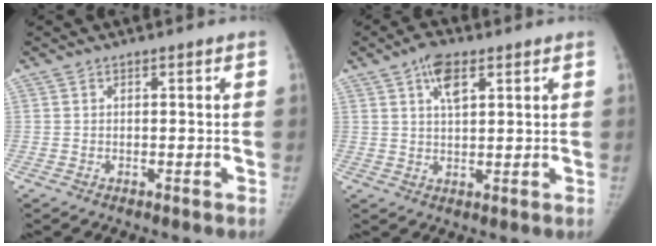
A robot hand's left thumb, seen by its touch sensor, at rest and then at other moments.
{"total": 5.5, "force": [2.8, 2.5, 4.1], "torque": [-0.064, -0.006, 0.047]}